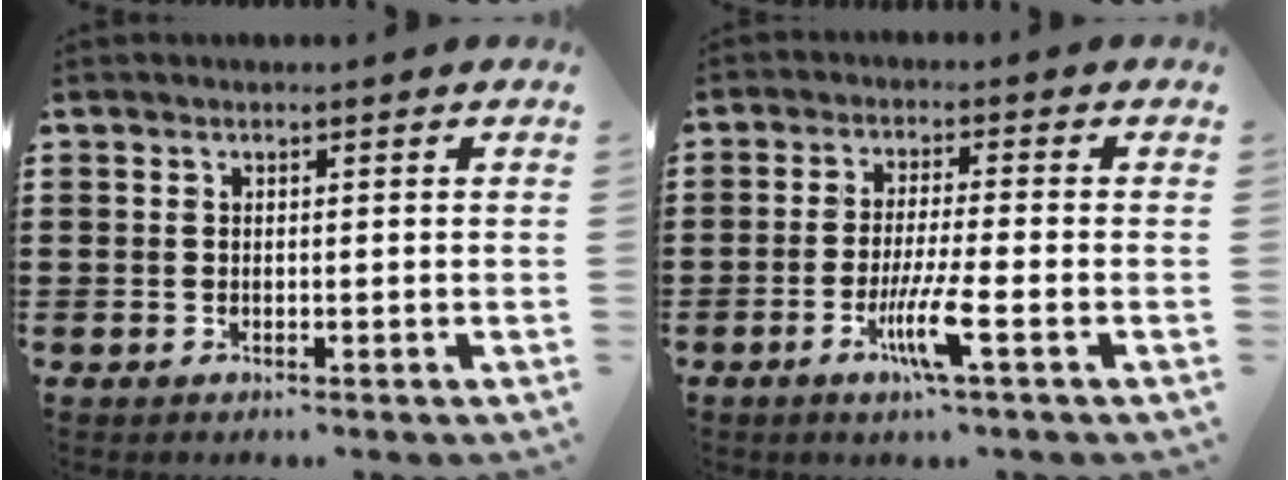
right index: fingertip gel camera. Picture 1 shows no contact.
{"total": 6.4, "force": [-2.7, 0.2, 5.8], "torque": [-0.113, -0.016, -0.051]}